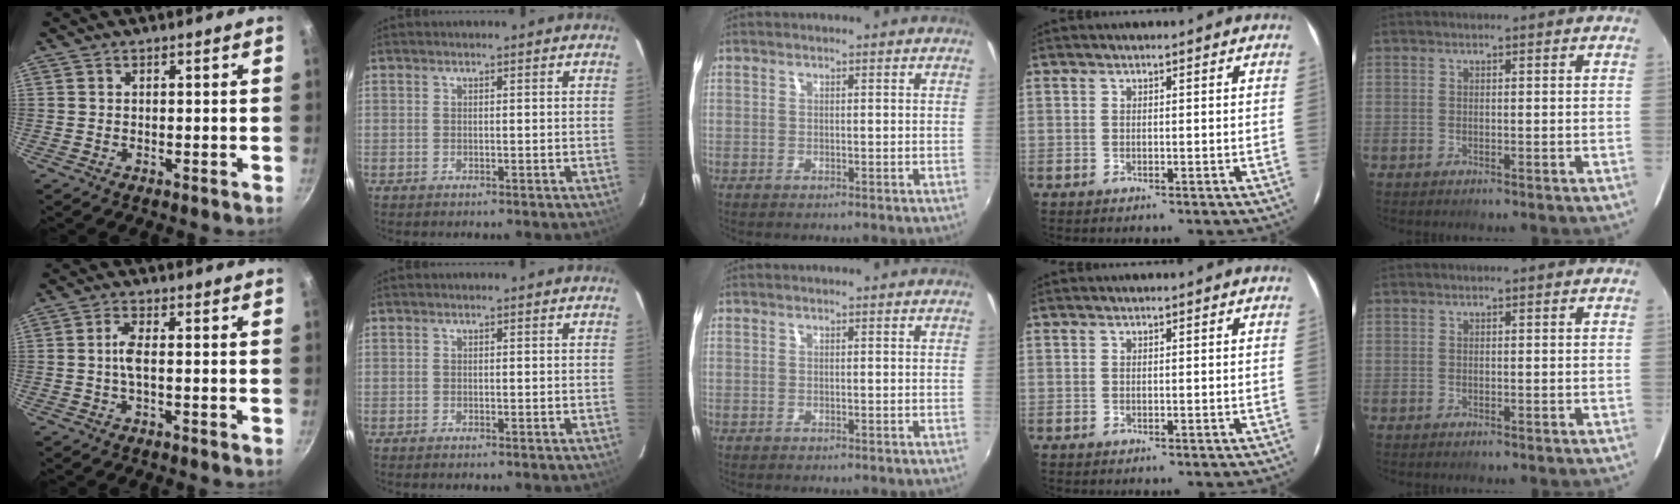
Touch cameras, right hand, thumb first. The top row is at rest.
{"thumb": {"total": 3.4, "force": [-0.2, 0.9, 3.2], "torque": [-0.076, 0.007, -0.010]}}